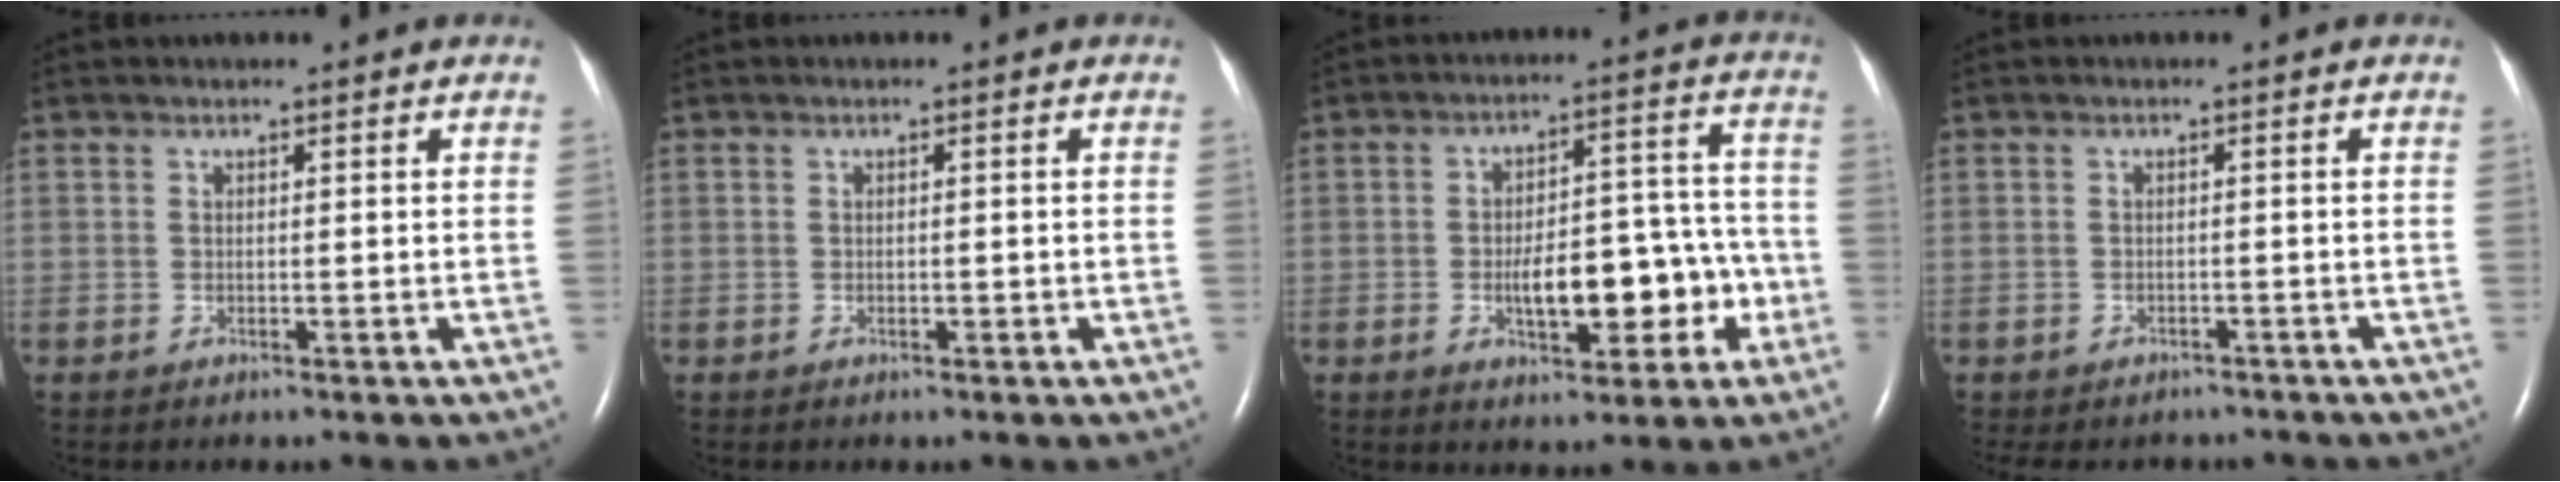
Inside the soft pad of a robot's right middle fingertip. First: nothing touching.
{"total": 0.6, "force": [-0.2, 0.3, 0.4], "torque": [-0.010, -0.001, -0.003]}
{"total": 11.3, "force": [-3.5, 4.7, 9.7], "torque": [-0.146, 0.035, -0.043]}
{"total": 6.9, "force": [-5.9, 3.2, 1.4], "torque": [-0.023, 0.001, -0.070]}